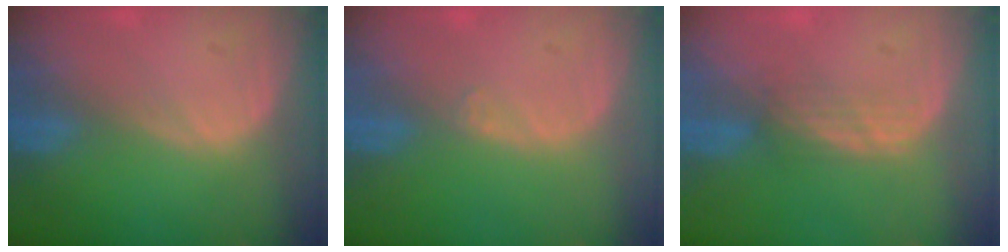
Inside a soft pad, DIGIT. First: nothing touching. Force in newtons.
{"total": 0.6, "press": 0.5, "slide": 0.4}
{"total": 2.4, "press": 2.3, "slide": 0.8}